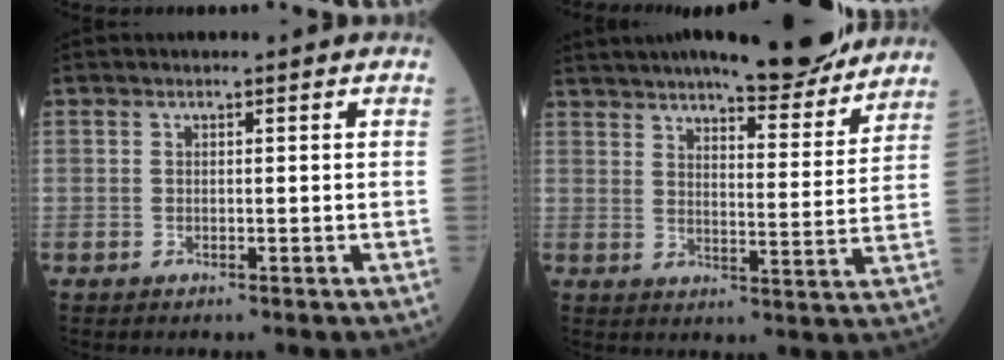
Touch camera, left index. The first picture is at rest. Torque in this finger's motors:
{"motor_torque": [0.37, -0.56, 1.05, 0.21]}